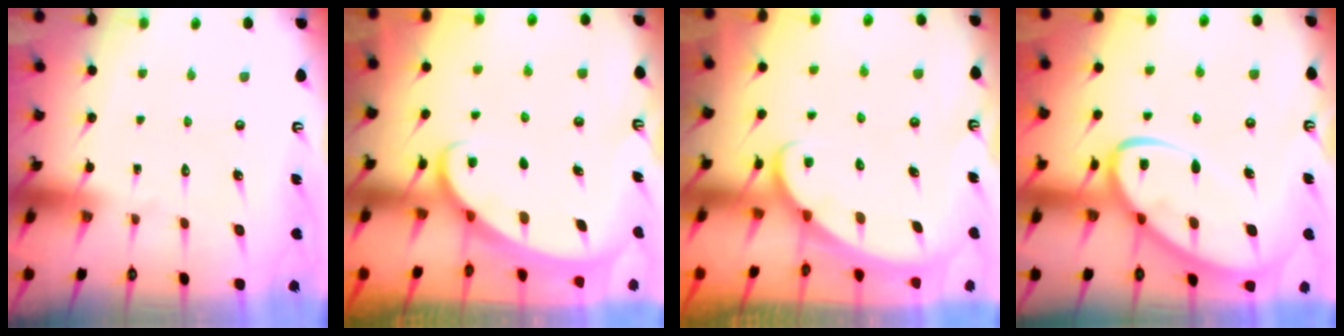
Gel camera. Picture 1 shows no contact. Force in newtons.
{"total": 2.0, "press": 2.0, "slide": 0.0}
{"total": 2.5, "press": 2.4, "slide": 0.2}
{"total": 12.5, "press": 12.5, "slide": 1.2}